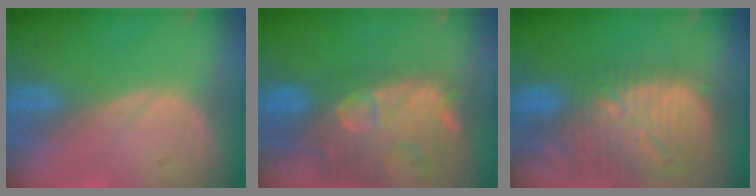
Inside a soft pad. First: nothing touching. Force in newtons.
{"total": 14.8, "press": 11.8, "slide": 8.9}
{"total": 13.4, "press": 11.6, "slide": 6.8}